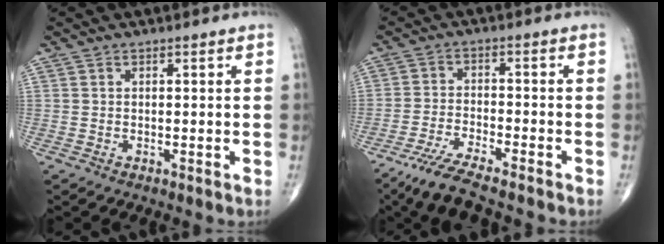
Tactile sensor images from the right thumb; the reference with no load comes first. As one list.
[{"total": 8.1, "force": [-6.5, 1.3, 4.6], "torque": [-0.101, 0.014, -0.123]}]